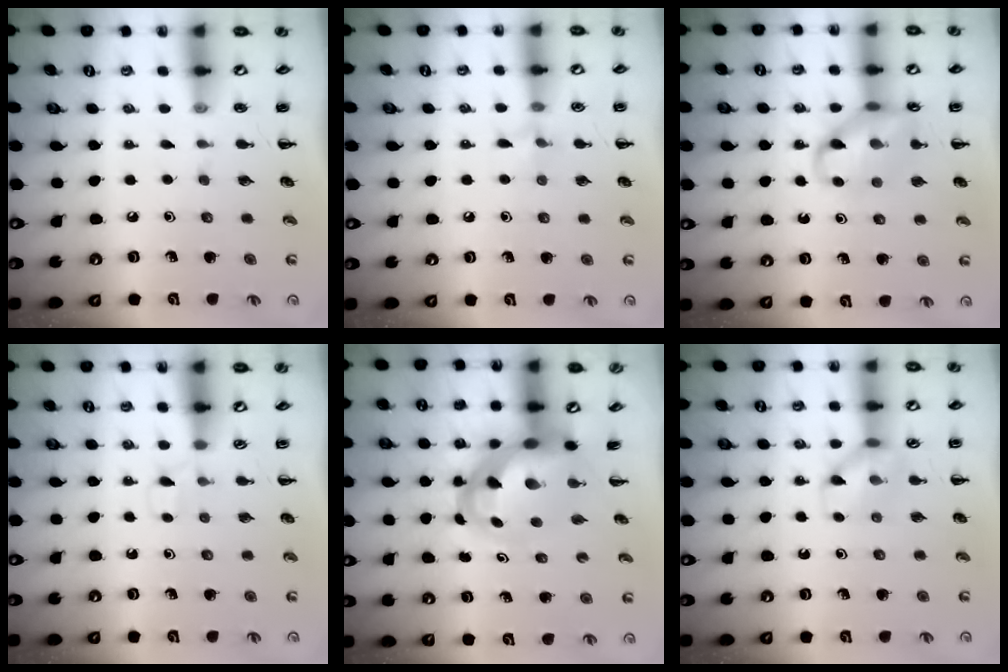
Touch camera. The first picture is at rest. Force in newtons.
{"total": 5.6, "press": 5.4, "slide": 1.5}
{"total": 12.9, "press": 12.8, "slide": 1.6}
{"total": 2.3, "press": 2.2, "slide": 0.8}
{"total": 6.2, "press": 6.0, "slide": 1.6}
{"total": 9.8, "press": 9.7, "slide": 0.7}